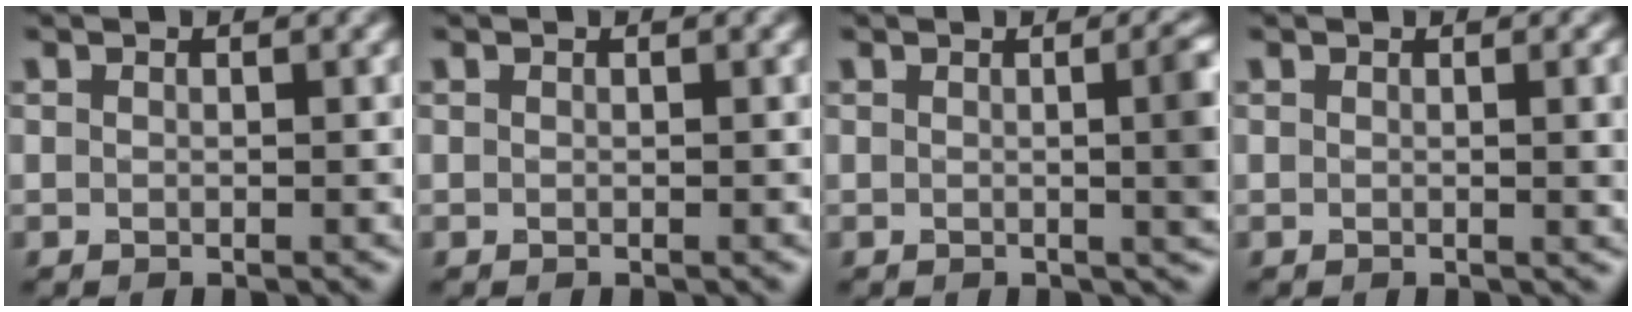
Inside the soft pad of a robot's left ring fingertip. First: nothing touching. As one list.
[{"total": 0.0}, {"total": 4.4, "force": [0.1, 1.3, 4.2], "torque": [-0.038, 0.007, -0.001]}, {"total": 2.8, "force": [0.1, 0.8, 2.7], "torque": [-0.025, 0.002, -0.002]}]